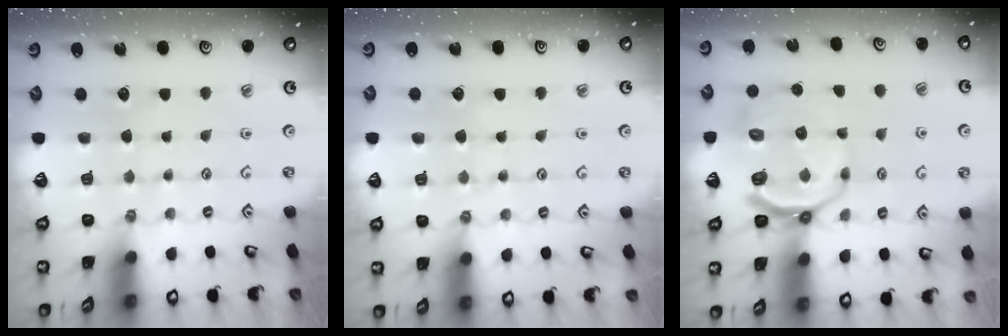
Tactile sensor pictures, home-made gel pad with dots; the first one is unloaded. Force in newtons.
{"total": 2.8, "press": 2.8, "slide": 0.5}
{"total": 8.1, "press": 7.4, "slide": 3.4}